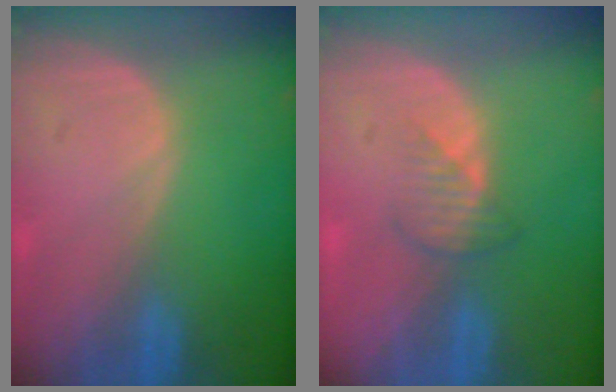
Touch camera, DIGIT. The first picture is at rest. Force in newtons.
{"total": 2.5, "press": 2.5, "slide": 0.3}